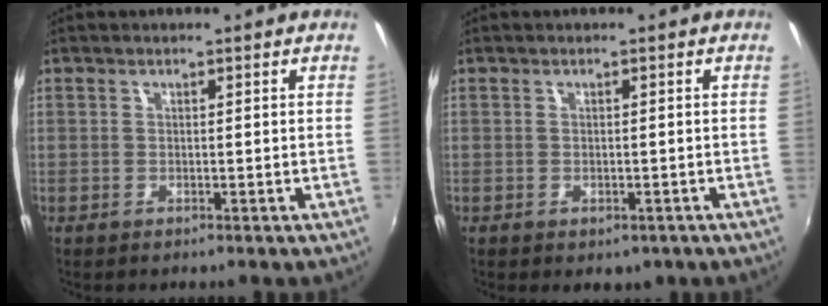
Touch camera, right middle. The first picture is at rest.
{"total": 2.1, "force": [-0.9, 1.6, 1.1], "torque": [-0.019, -0.007, -0.010]}